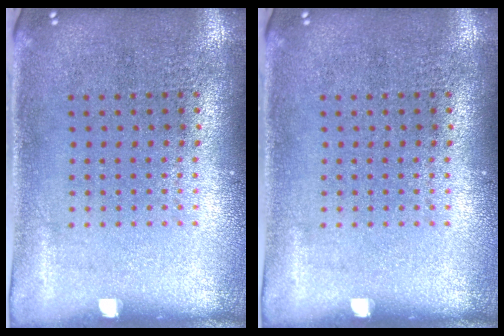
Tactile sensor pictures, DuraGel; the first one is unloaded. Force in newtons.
{"total": 0.0}